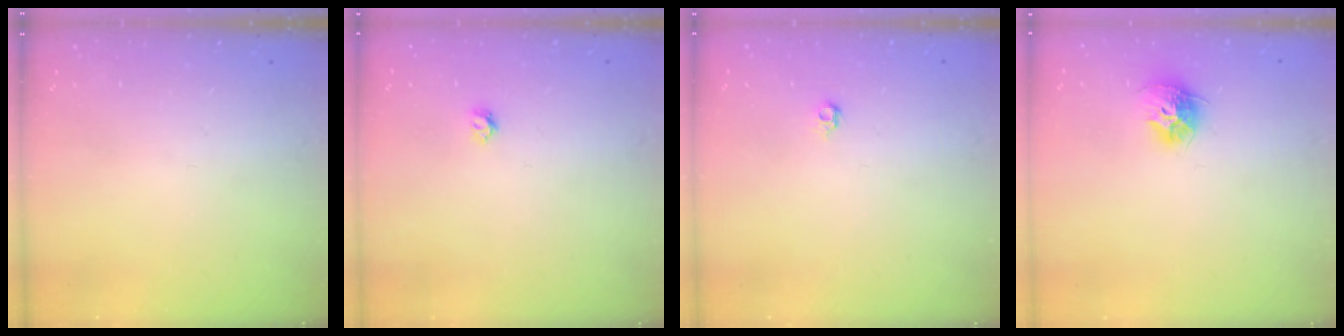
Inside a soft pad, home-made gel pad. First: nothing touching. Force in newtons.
{"total": 3.7, "press": 3.6, "slide": 0.4}
{"total": 3.9, "press": 3.8, "slide": 0.8}
{"total": 9.9, "press": 9.8, "slide": 0.5}